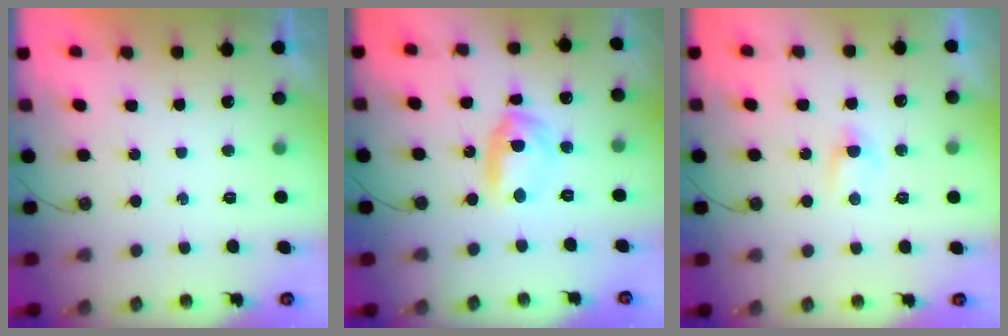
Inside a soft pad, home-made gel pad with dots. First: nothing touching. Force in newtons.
{"total": 8.1, "press": 8.1, "slide": 0.4}
{"total": 2.7, "press": 2.6, "slide": 0.4}